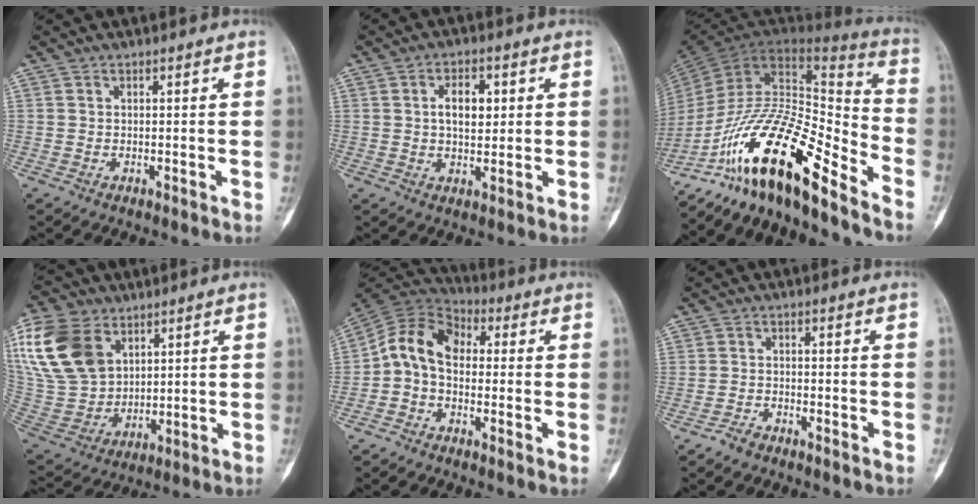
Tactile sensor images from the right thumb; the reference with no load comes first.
{"total": 6.4, "force": [1.4, 3.7, 5.1], "torque": [-0.061, -0.002, 0.021]}
{"total": 23.2, "force": [-15.9, 6.3, 15.7], "torque": [-0.286, 0.093, -0.281]}
{"total": 21.1, "force": [8.9, 14.5, 12.3], "torque": [-0.255, -0.014, 0.181]}
{"total": 10.0, "force": [-0.4, 7.1, 7.1], "torque": [-0.114, 0.033, -0.029]}
{"total": 2.1, "force": [-1.9, 0.5, 0.6], "torque": [-0.017, 0.011, -0.038]}